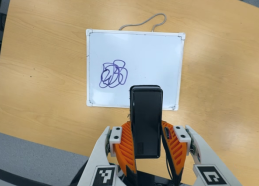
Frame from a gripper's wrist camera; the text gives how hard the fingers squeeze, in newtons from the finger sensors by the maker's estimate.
{"total": 4.5, "left": 3.3, "right": 5.7}